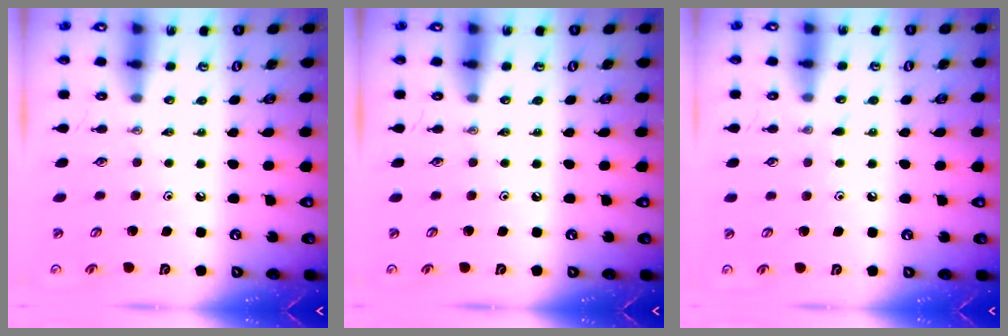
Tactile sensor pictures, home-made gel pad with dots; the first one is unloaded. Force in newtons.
{"total": 0.0}
{"total": 6.1, "press": 6.1, "slide": 0.7}